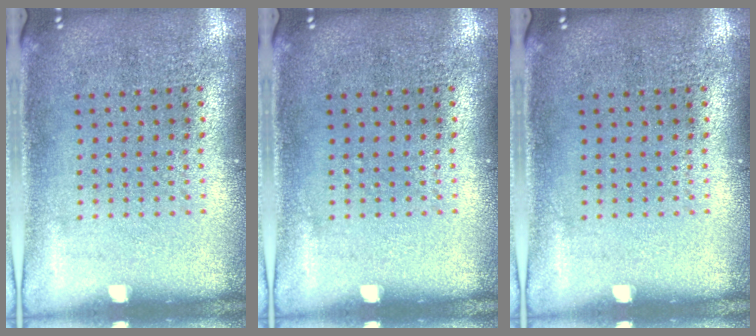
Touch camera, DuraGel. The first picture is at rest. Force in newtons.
{"total": 0.0}
{"total": 0.0}